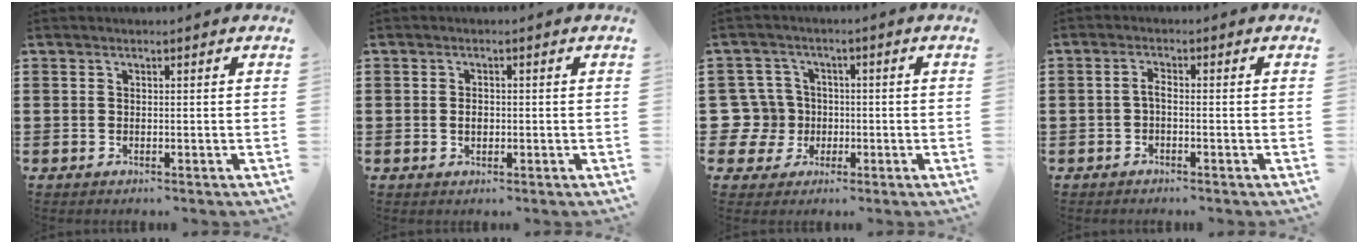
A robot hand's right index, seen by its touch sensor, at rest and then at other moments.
{"total": 1.8, "force": [-0.2, 1.0, 1.4], "torque": [-0.029, 0.006, -0.004]}
{"total": 7.4, "force": [-0.5, 7.1, 2.1], "torque": [-0.095, 0.011, -0.011]}
{"total": 1.6, "force": [-0.7, 0.5, 1.3], "torque": [-0.027, 0.001, -0.015]}